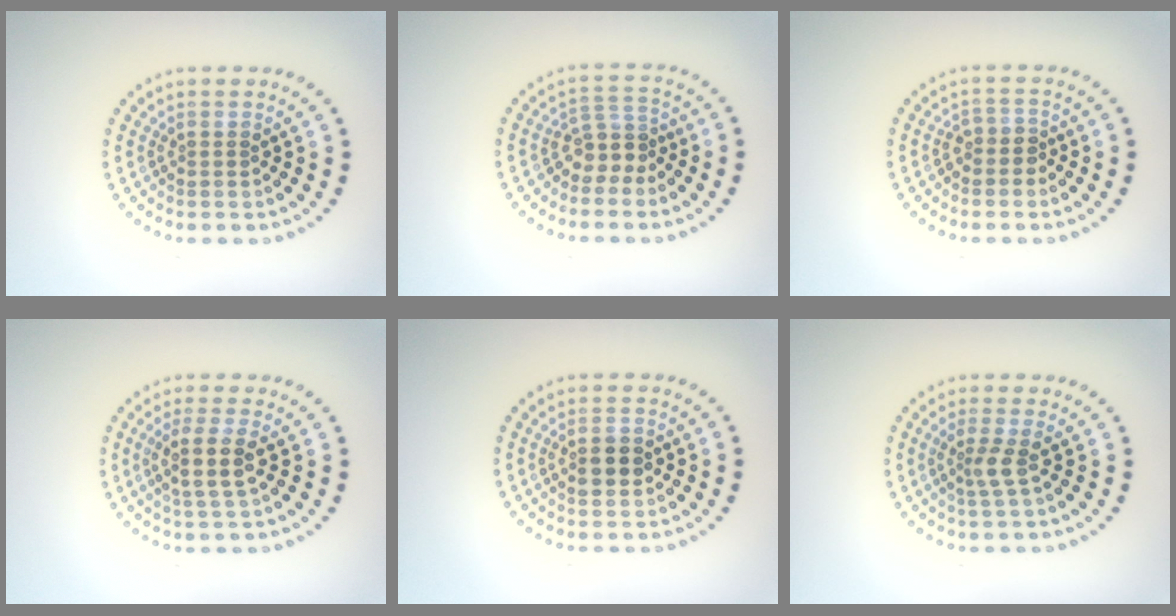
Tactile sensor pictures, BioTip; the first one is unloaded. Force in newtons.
{"total": 2.8, "press": 2.1, "slide": 1.8}
{"total": 1.6, "press": 1.2, "slide": 1.0}
{"total": 2.8, "press": 2.6, "slide": 1.2}
{"total": 2.7, "press": 2.7, "slide": 0.1}
{"total": 2.0, "press": 1.5, "slide": 1.3}